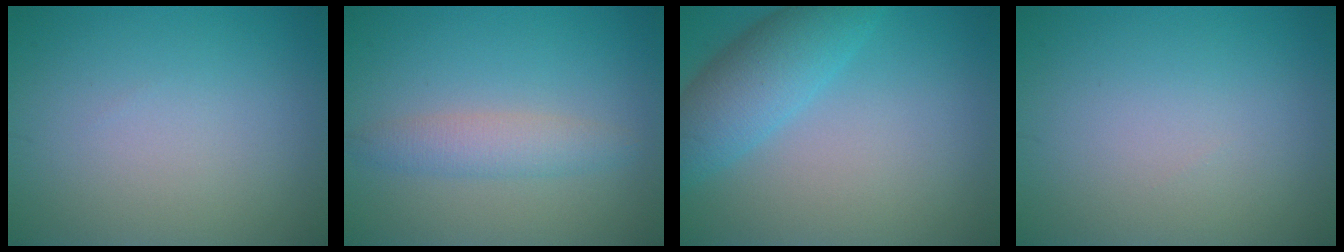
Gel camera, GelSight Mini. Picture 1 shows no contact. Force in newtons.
{"total": 2.5, "press": 2.5, "slide": 0.0}
{"total": 5.1, "press": 5.1, "slide": 0.3}
{"total": 0.0}